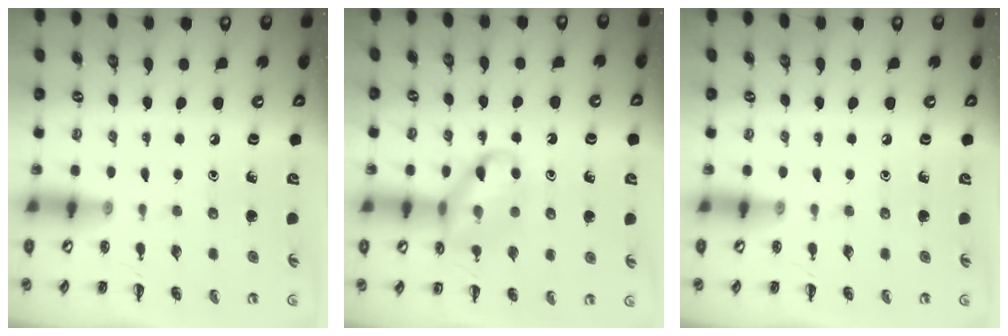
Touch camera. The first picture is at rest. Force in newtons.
{"total": 12.4, "press": 12.3, "slide": 1.6}
{"total": 0.0}